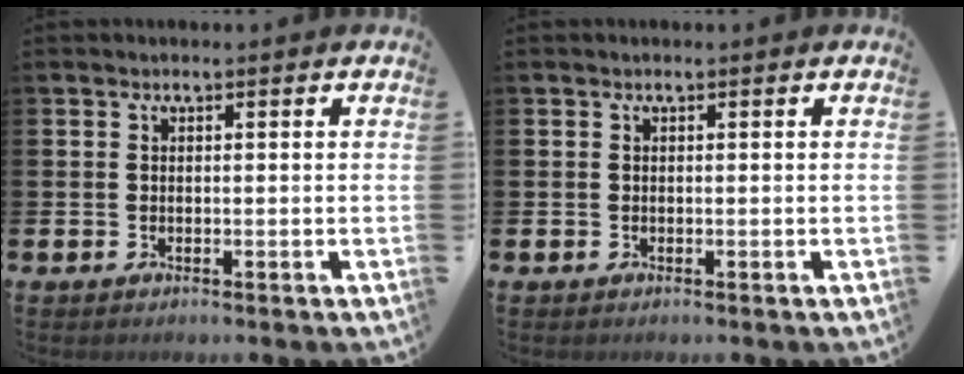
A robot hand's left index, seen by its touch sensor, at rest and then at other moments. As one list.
[{"total": 0.0}]